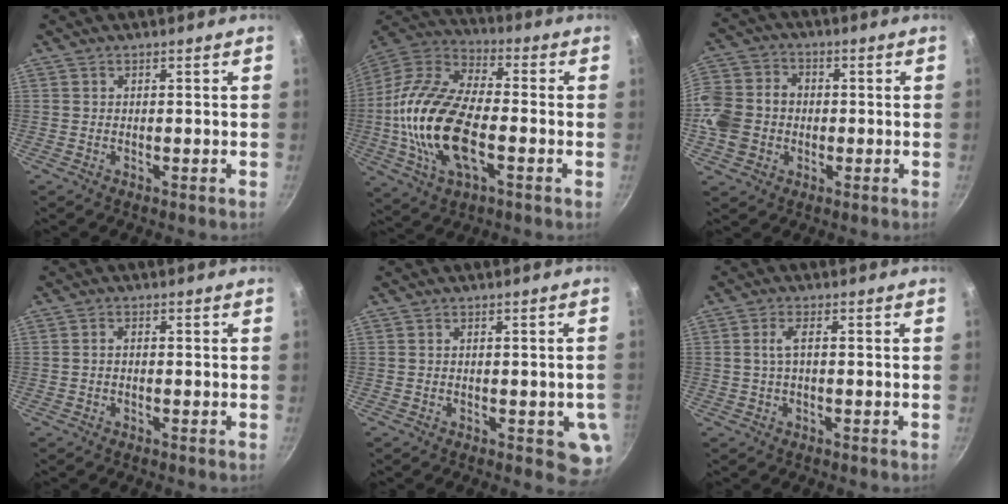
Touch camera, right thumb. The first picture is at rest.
{"total": 21.2, "force": [-3.5, 10.2, 18.2], "torque": [-0.351, 0.029, -0.080]}
{"total": 13.2, "force": [-1.4, 11.1, 6.9], "torque": [-0.133, 0.028, -0.038]}
{"total": 1.4, "force": [-0.3, 0.9, 1.0], "torque": [-0.019, 0.011, -0.006]}
{"total": 5.8, "force": [-1.3, 2.7, 5.0], "torque": [-0.034, 0.004, -0.013]}
{"total": 2.9, "force": [0.0, 1.1, 2.7], "torque": [-0.062, 0.010, 0.000]}